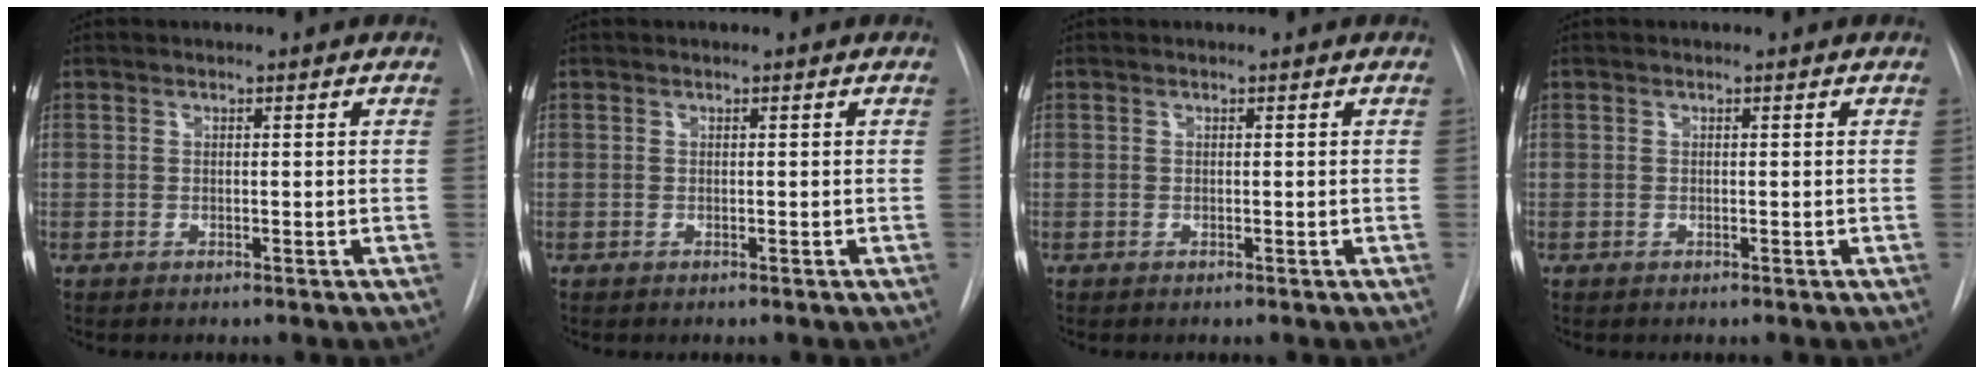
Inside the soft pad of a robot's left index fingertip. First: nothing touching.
{"total": 0.0}
{"total": 0.0}
{"total": 0.0}